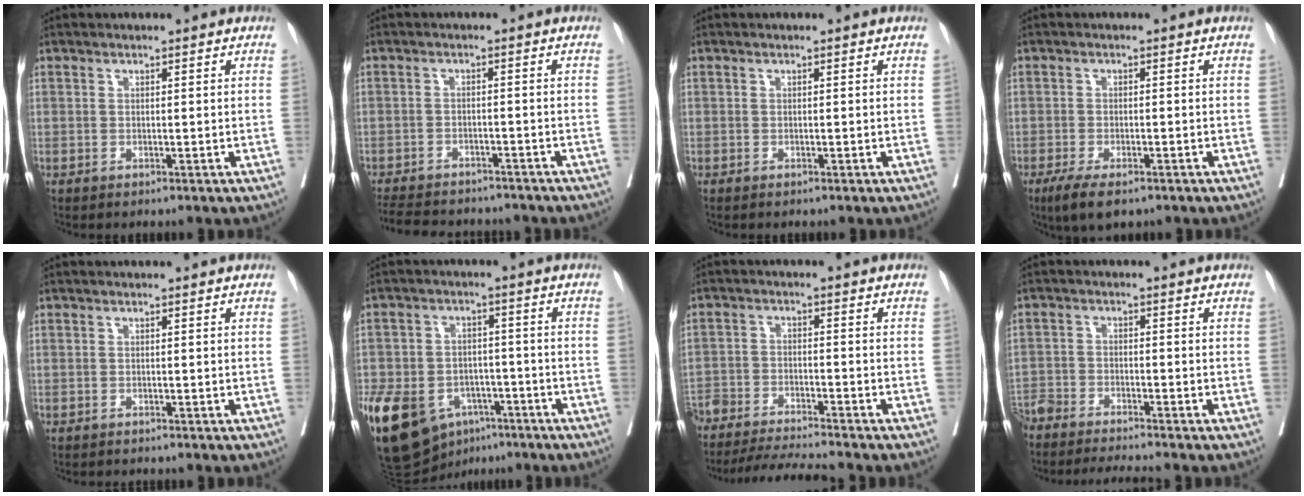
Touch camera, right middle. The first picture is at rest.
{"total": 14.2, "force": [-12.5, 4.2, 5.2], "torque": [-0.118, -0.009, -0.167]}
{"total": 0.0}
{"total": 5.7, "force": [-3.9, 1.7, 3.8], "torque": [-0.067, -0.012, -0.062]}
{"total": 1.5, "force": [-1.4, 0.2, 0.4], "torque": [-0.009, -0.002, -0.019]}
{"total": 20.2, "force": [-10.4, 13.2, 11.1], "torque": [-0.280, -0.007, -0.165]}
{"total": 12.7, "force": [-11.8, -0.1, 4.6], "torque": [-0.069, -0.008, -0.192]}
{"total": 10.7, "force": [-10.0, 0.2, 3.8], "torque": [-0.057, -0.002, -0.166]}